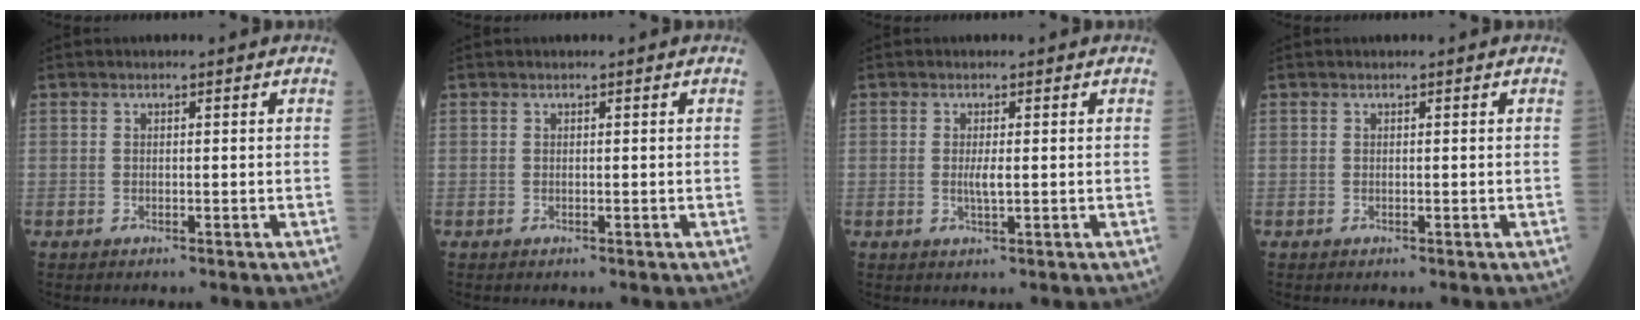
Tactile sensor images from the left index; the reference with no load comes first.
{"total": 0.0}
{"total": 1.8, "force": [-0.4, 0.2, 1.7], "torque": [-0.039, -0.007, -0.004]}
{"total": 0.0}